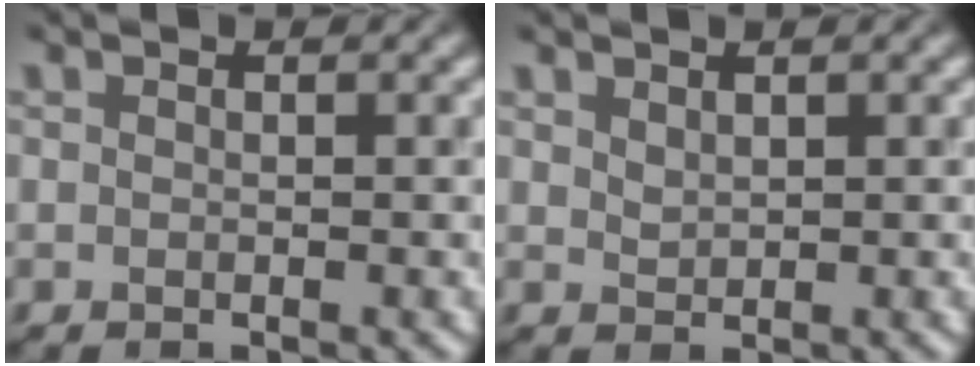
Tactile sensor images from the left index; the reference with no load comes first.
{"total": 0.8, "force": [0.7, 0.4, 0.2], "torque": [-0.004, 0.002, 0.018]}